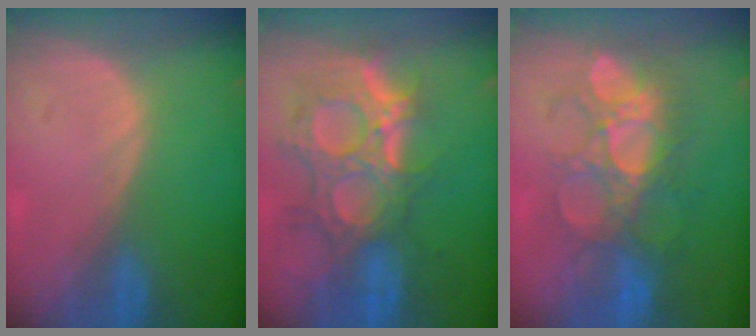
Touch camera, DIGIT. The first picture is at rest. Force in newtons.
{"total": 12.2, "press": 10.7, "slide": 5.9}
{"total": 9.0, "press": 8.9, "slide": 1.1}